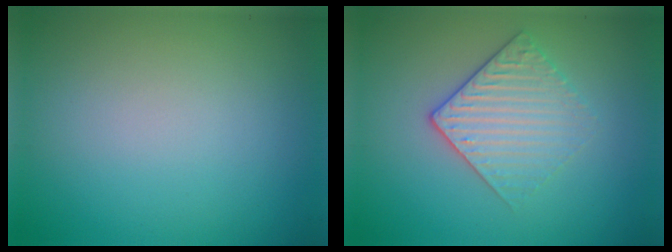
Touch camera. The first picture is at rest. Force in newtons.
{"total": 3.1, "press": 2.8, "slide": 1.3}